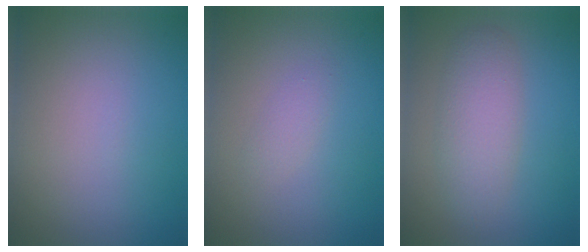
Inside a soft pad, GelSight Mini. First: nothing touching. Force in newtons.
{"total": 1.0, "press": 1.0, "slide": 0.1}
{"total": 3.5, "press": 3.5, "slide": 0.3}